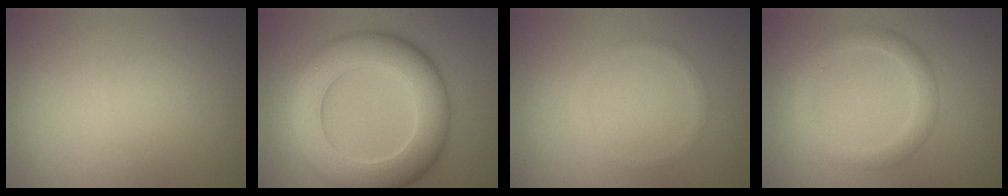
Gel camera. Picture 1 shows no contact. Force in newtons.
{"total": 9.6, "press": 9.5, "slide": 0.7}
{"total": 0.9, "press": 0.9, "slide": 0.1}
{"total": 2.6, "press": 2.6, "slide": 0.1}